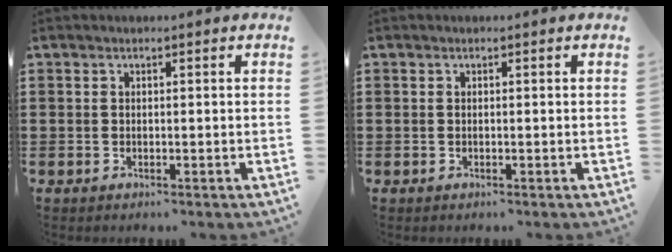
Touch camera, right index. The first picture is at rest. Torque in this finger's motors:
{"motor_torque": [2.14, 0.00, 0.03, 0.00]}